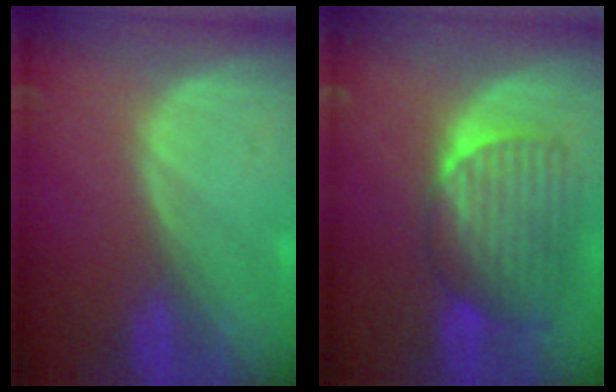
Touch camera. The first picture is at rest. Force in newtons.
{"total": 8.3, "press": 8.1, "slide": 1.9}